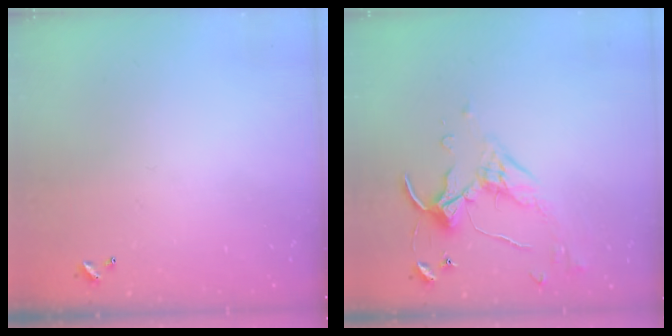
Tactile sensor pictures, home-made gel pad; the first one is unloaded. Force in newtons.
{"total": 4.3, "press": 4.2, "slide": 0.8}